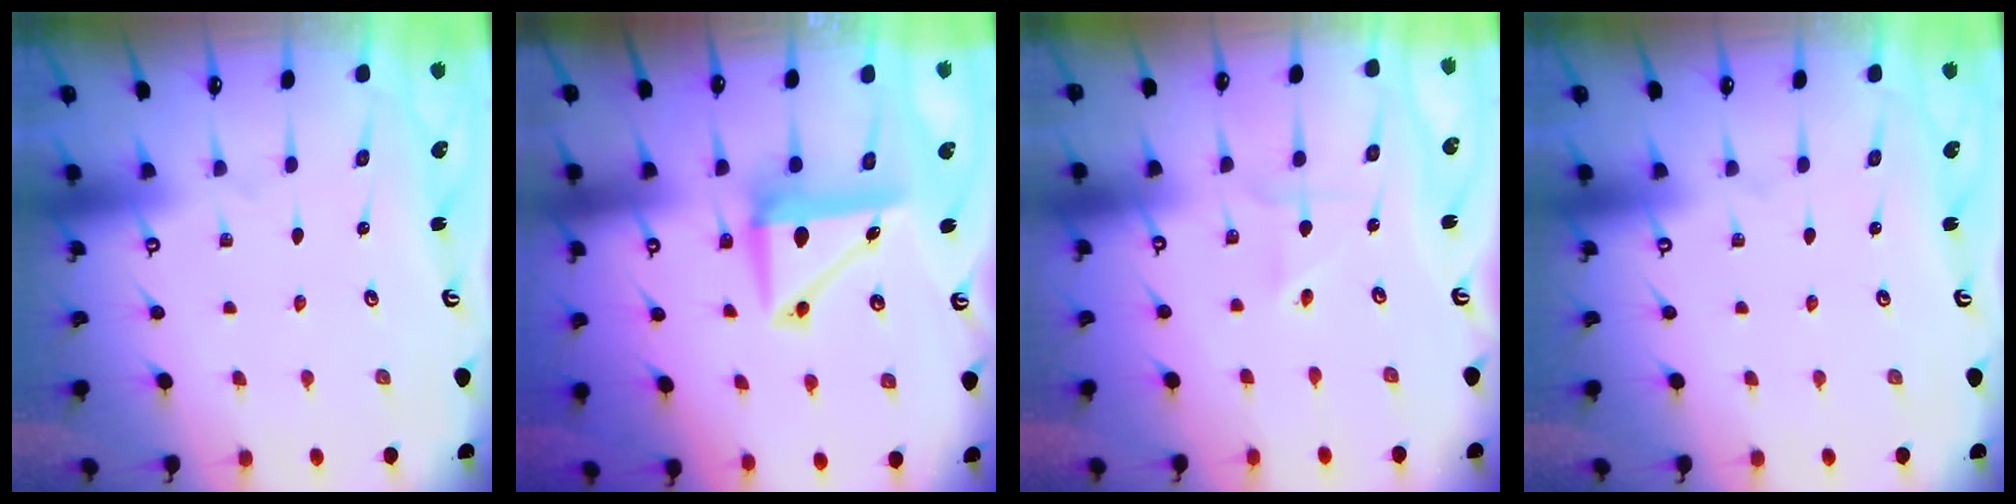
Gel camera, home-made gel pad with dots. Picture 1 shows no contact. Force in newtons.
{"total": 8.4, "press": 8.3, "slide": 1.4}
{"total": 2.0, "press": 2.0, "slide": 0.5}
{"total": 0.0}